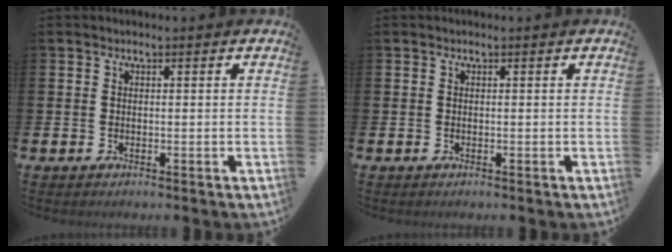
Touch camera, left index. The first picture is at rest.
{"total": 0.0}